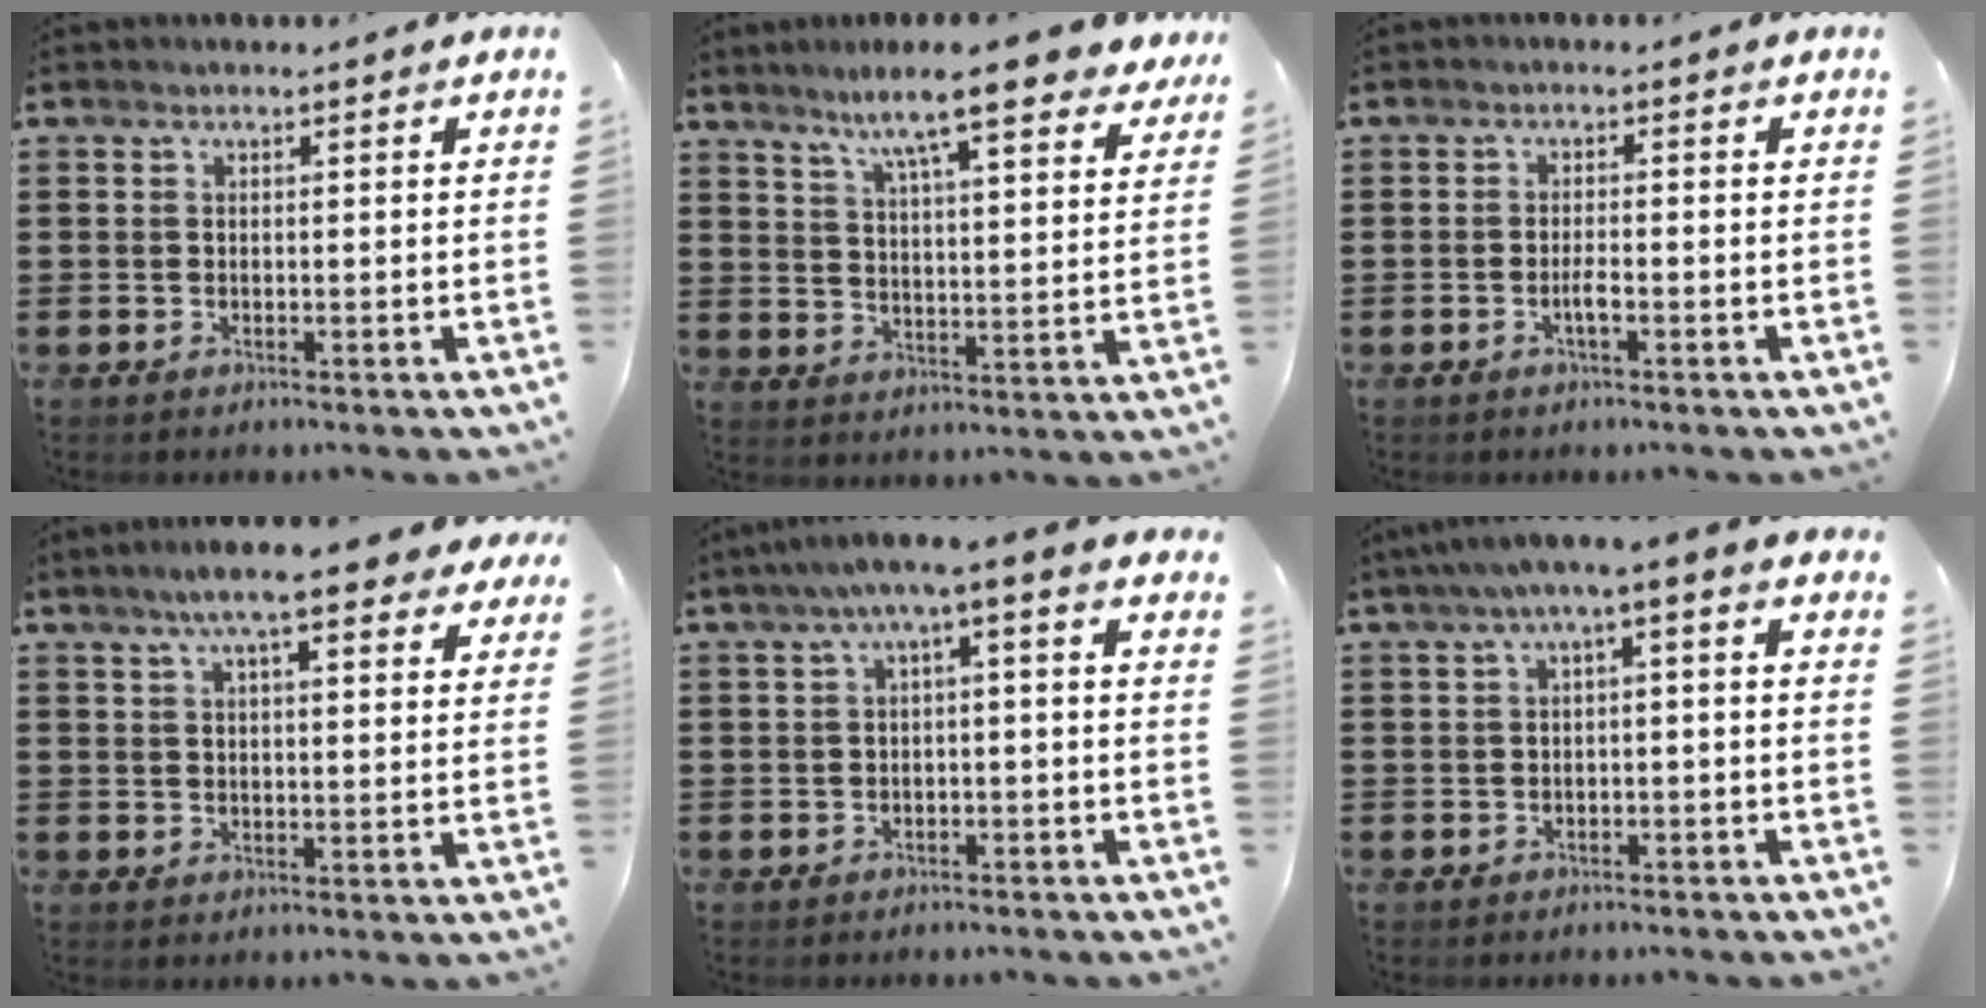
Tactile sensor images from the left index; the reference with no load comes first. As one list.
[{"total": 9.6, "force": [7.9, 0.4, 5.4], "torque": [-0.107, -0.036, 0.128]}, {"total": 1.9, "force": [-0.9, 0.3, 1.6], "torque": [-0.030, 0.001, -0.016]}, {"total": 8.0, "force": [6.0, 1.2, 5.1], "torque": [-0.098, -0.005, 0.105]}, {"total": 3.5, "force": [-1.3, 0.3, 3.2], "torque": [-0.059, 0.000, -0.031]}, {"total": 3.1, "force": [-1.6, 0.4, 2.6], "torque": [-0.045, 0.003, -0.037]}]